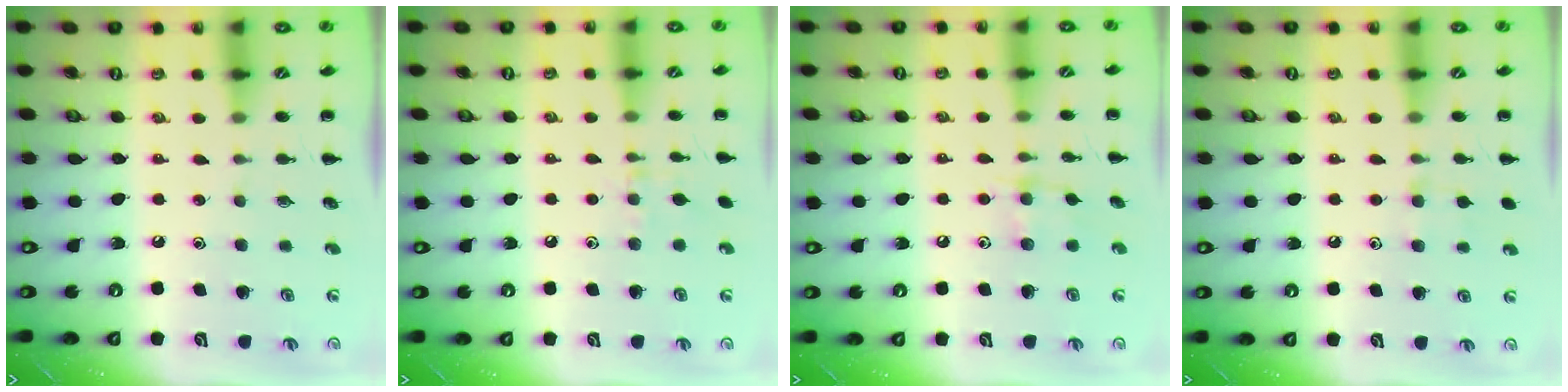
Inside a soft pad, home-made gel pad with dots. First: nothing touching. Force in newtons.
{"total": 6.7, "press": 6.3, "slide": 2.3}
{"total": 7.6, "press": 7.6, "slide": 0.6}
{"total": 7.8, "press": 7.5, "slide": 2.1}